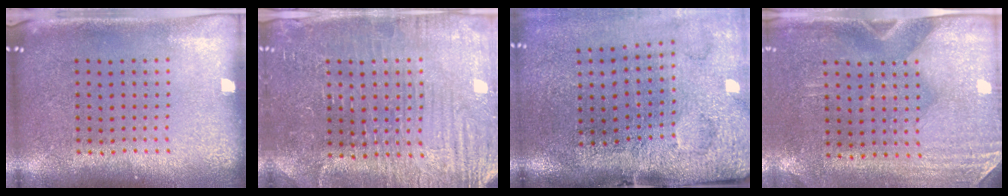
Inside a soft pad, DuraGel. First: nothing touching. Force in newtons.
{"total": 4.0, "press": 3.9, "slide": 0.9}
{"total": 4.4, "press": 3.4, "slide": 2.8}
{"total": 2.9, "press": 2.5, "slide": 1.5}